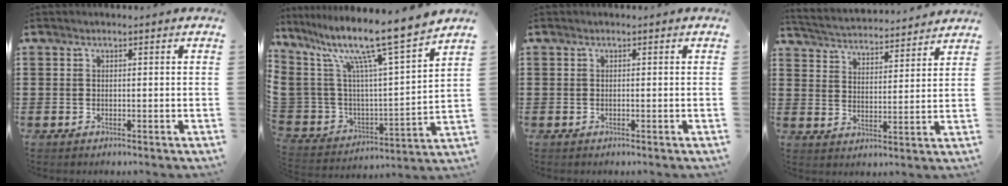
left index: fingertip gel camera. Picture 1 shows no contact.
{"total": 12.3, "force": [9.3, 1.1, 8.0], "torque": [-0.178, -0.067, 0.147]}
{"total": 0.0}
{"total": 3.6, "force": [3.6, 0.0, 0.0], "torque": [-0.022, -0.030, 0.056]}